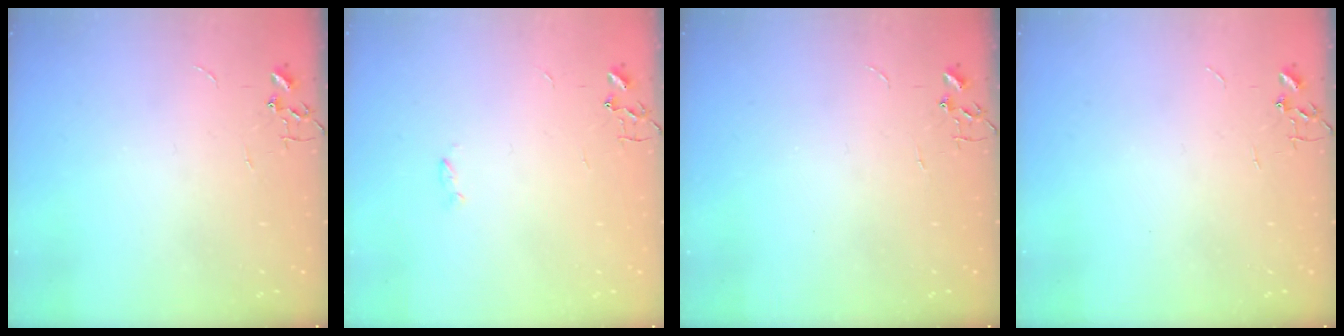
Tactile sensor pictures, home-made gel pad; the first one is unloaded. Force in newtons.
{"total": 1.8, "press": 1.7, "slide": 0.4}
{"total": 0.0}
{"total": 0.0}